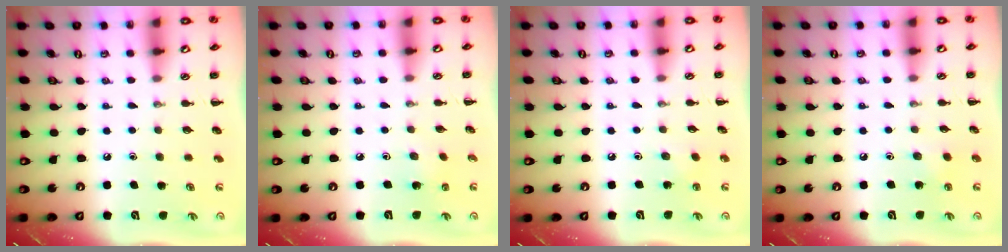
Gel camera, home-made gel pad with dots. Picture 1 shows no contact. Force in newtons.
{"total": 1.4, "press": 1.3, "slide": 0.5}
{"total": 2.5, "press": 2.4, "slide": 0.8}
{"total": 6.0, "press": 5.8, "slide": 1.6}